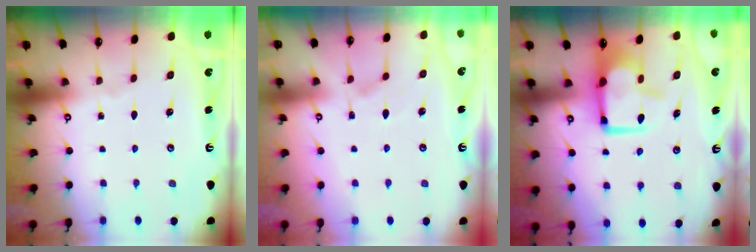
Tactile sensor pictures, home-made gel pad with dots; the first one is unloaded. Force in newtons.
{"total": 1.9, "press": 1.4, "slide": 1.2}
{"total": 9.6, "press": 9.5, "slide": 1.4}